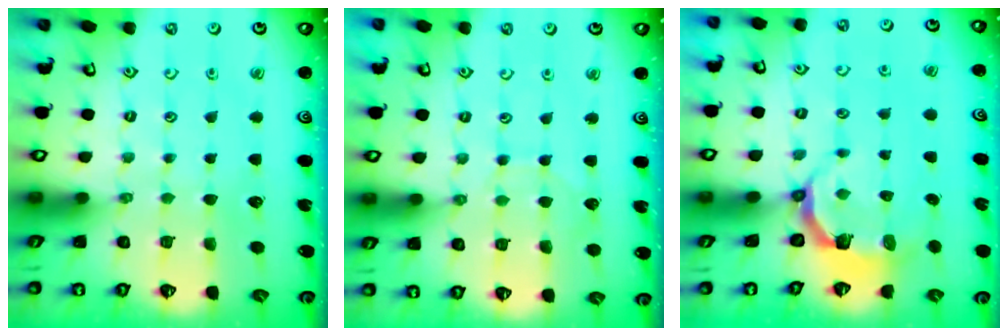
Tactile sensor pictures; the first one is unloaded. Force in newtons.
{"total": 5.4, "press": 5.4, "slide": 0.6}
{"total": 4.3, "press": 2.8, "slide": 3.3}